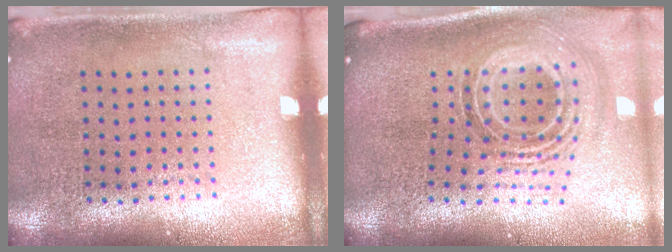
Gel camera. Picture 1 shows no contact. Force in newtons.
{"total": 1.9, "press": 1.3, "slide": 1.3}